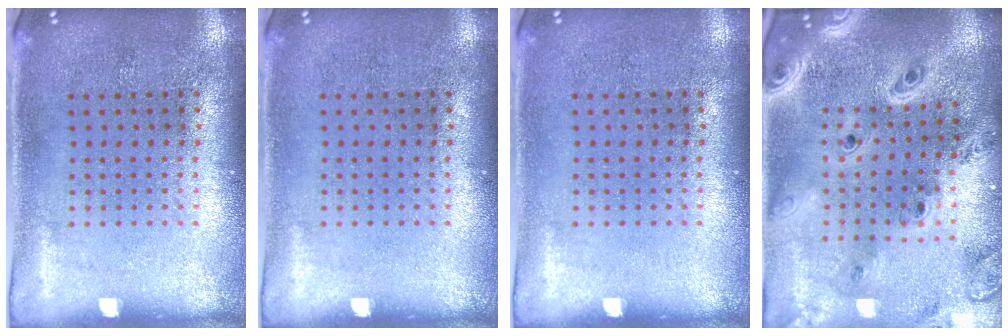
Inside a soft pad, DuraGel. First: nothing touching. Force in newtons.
{"total": 0.0}
{"total": 0.0}
{"total": 3.8, "press": 2.9, "slide": 2.4}